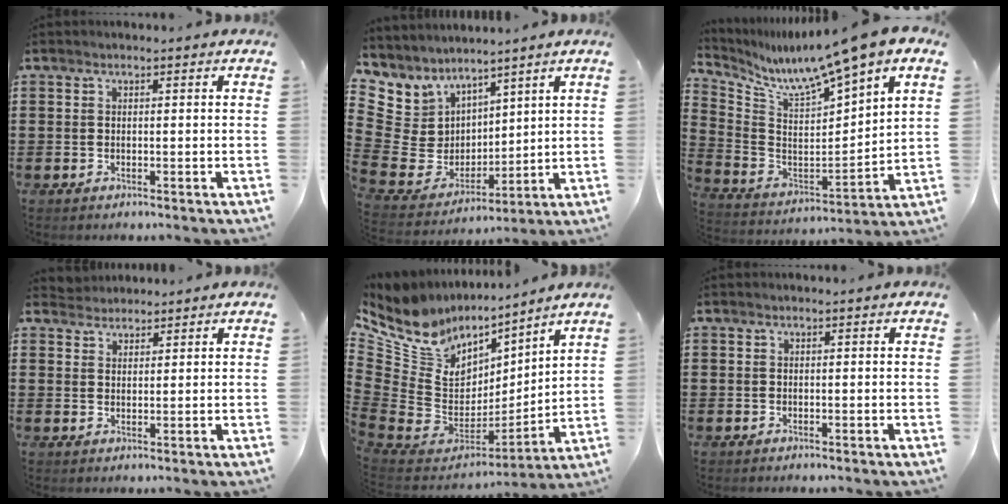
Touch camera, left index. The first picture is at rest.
{"total": 7.8, "force": [4.8, 6.1, 0.1], "torque": [-0.058, -0.048, 0.102]}
{"total": 9.7, "force": [8.5, -0.2, 4.6], "torque": [-0.114, -0.066, 0.133]}
{"total": 2.3, "force": [2.1, 0.5, -0.6], "torque": [0.003, 0.000, 0.043]}
{"total": 9.4, "force": [6.2, 6.7, 2.5], "torque": [-0.115, -0.069, 0.111]}
{"total": 0.0}